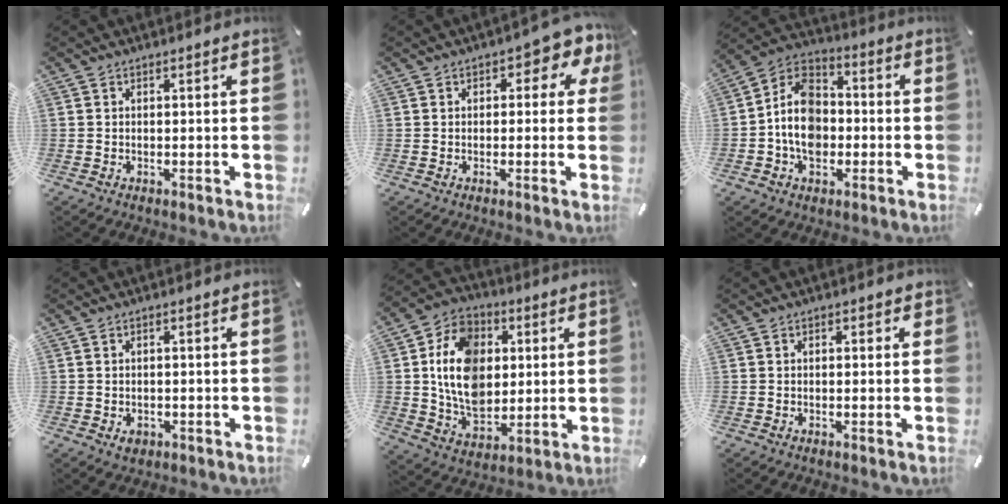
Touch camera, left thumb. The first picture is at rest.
{"total": 5.4, "force": [1.9, 3.0, 4.1], "torque": [-0.046, -0.004, 0.023]}
{"total": 11.8, "force": [-2.9, 9.0, 7.1], "torque": [-0.158, 0.021, -0.058]}
{"total": 2.1, "force": [-0.8, 1.6, 1.1], "torque": [-0.018, 0.003, -0.014]}
{"total": 15.9, "force": [1.9, 12.2, 10.0], "torque": [-0.200, 0.013, 0.036]}
{"total": 0.6, "force": [0.1, 0.5, 0.3], "torque": [0.002, 0.001, -0.001]}